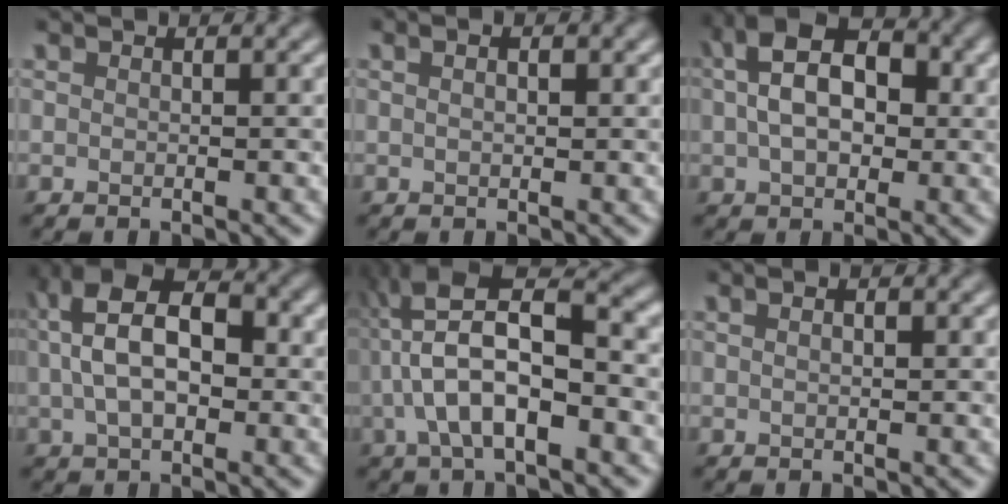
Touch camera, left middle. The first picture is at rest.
{"total": 2.2, "force": [1.2, 0.9, 1.6], "torque": [-0.020, -0.001, 0.004]}
{"total": 8.0, "force": [1.5, 4.9, 6.1], "torque": [-0.117, 0.029, 0.016]}
{"total": 8.5, "force": [0.9, 4.8, 7.0], "torque": [-0.134, 0.022, 0.006]}
{"total": 8.7, "force": [-1.1, 3.2, 8.0], "torque": [-0.150, 0.023, -0.025]}
{"total": 1.5, "force": [0.8, 0.6, 1.1], "torque": [-0.012, -0.005, 0.007]}